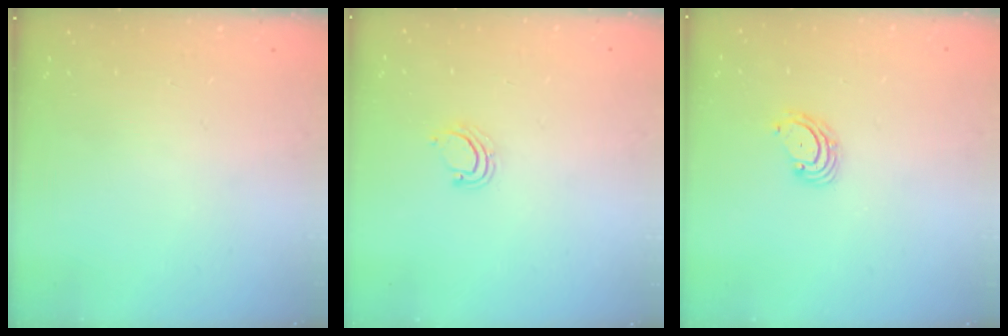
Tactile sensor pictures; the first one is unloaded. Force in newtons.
{"total": 2.2, "press": 2.2, "slide": 0.1}
{"total": 2.8, "press": 2.8, "slide": 0.3}